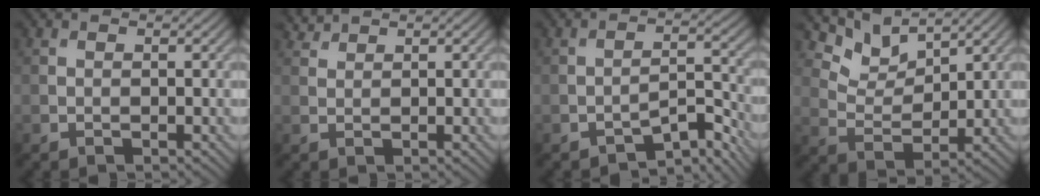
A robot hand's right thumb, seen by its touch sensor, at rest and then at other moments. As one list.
[{"total": 1.4, "force": [1.4, 0.1, 0.2], "torque": [-0.008, 0.002, 0.031]}, {"total": 4.9, "force": [-4.1, 1.3, 2.4], "torque": [-0.030, 0.008, -0.064]}, {"total": 6.0, "force": [4.8, 2.2, 2.8], "torque": [-0.070, -0.001, 0.093]}]